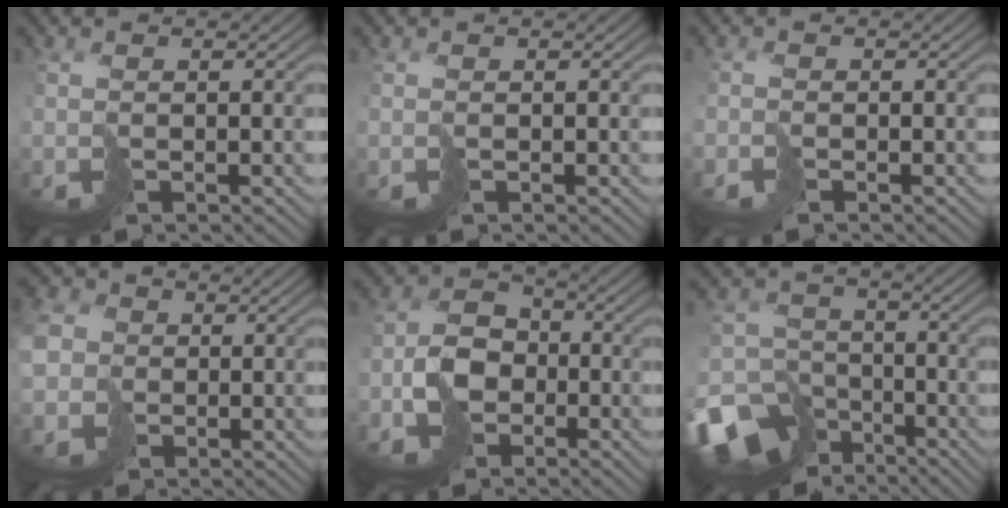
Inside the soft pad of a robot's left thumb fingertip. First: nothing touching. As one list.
[{"total": 0.0}, {"total": 1.0, "force": [-0.9, 0.5, 0.2], "torque": [-0.007, -0.003, -0.021]}, {"total": 6.2, "force": [-0.1, 5.8, 2.3], "torque": [-0.087, -0.006, -0.005]}, {"total": 7.0, "force": [-2.8, 5.5, 3.2], "torque": [-0.071, -0.012, -0.059]}, {"total": 13.2, "force": [-8.8, 8.9, 4.4], "torque": [-0.120, -0.050, -0.133]}]